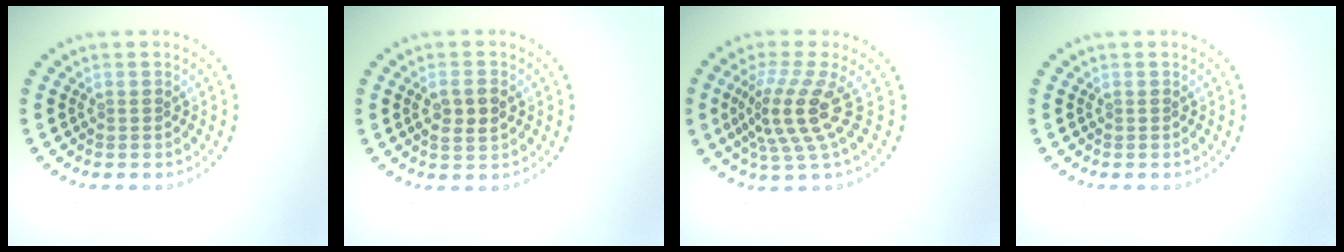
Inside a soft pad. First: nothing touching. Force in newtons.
{"total": 2.5, "press": 2.4, "slide": 0.3}
{"total": 4.4, "press": 3.0, "slide": 3.2}
{"total": 0.0}